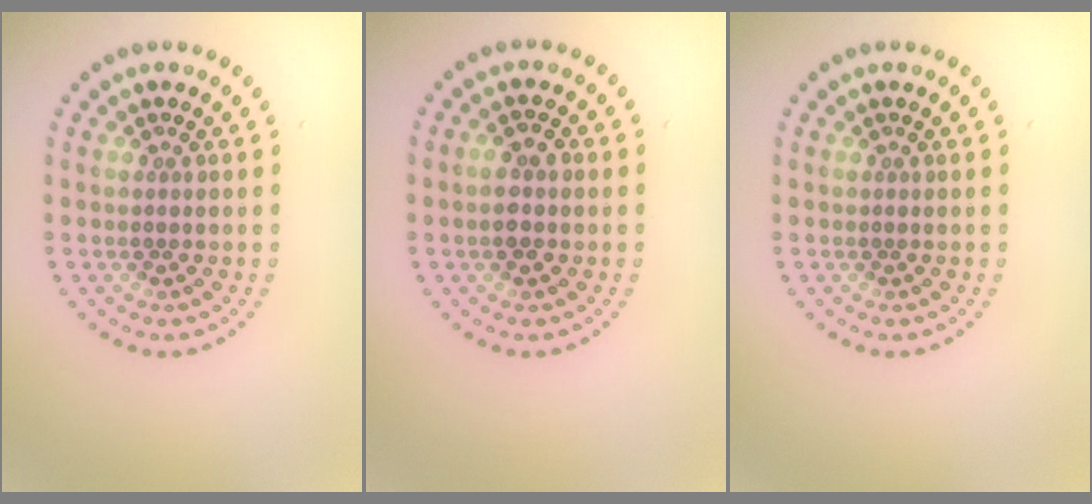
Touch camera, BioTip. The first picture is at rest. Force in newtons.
{"total": 1.9, "press": 1.9, "slide": 0.1}
{"total": 0.0}